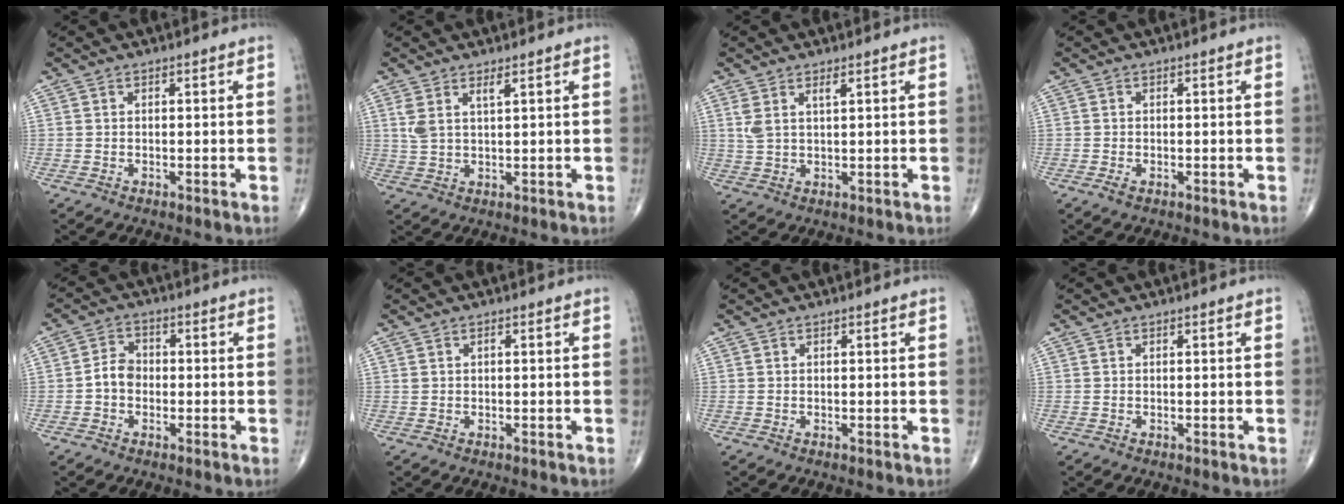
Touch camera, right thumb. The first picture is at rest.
{"total": 3.7, "force": [1.9, 1.1, 3.0], "torque": [-0.068, -0.004, 0.047]}
{"total": 3.3, "force": [1.7, 1.0, 2.7], "torque": [-0.061, 0.000, 0.041]}
{"total": 1.1, "force": [-0.5, 0.6, 0.8], "torque": [-0.019, -0.001, -0.010]}
{"total": 4.2, "force": [-0.9, 3.3, 2.4], "torque": [-0.032, 0.018, -0.026]}
{"total": 0.8, "force": [0.2, 0.5, 0.6], "torque": [-0.012, 0.003, 0.007]}
{"total": 0.0}
{"total": 0.0}